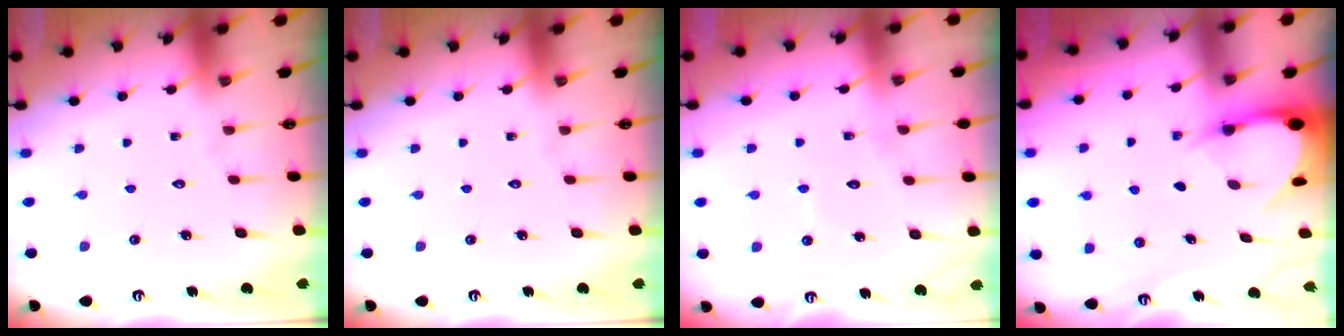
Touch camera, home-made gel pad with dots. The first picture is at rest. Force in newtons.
{"total": 0.0}
{"total": 6.0, "press": 6.0, "slide": 0.5}
{"total": 3.3, "press": 3.3, "slide": 0.2}